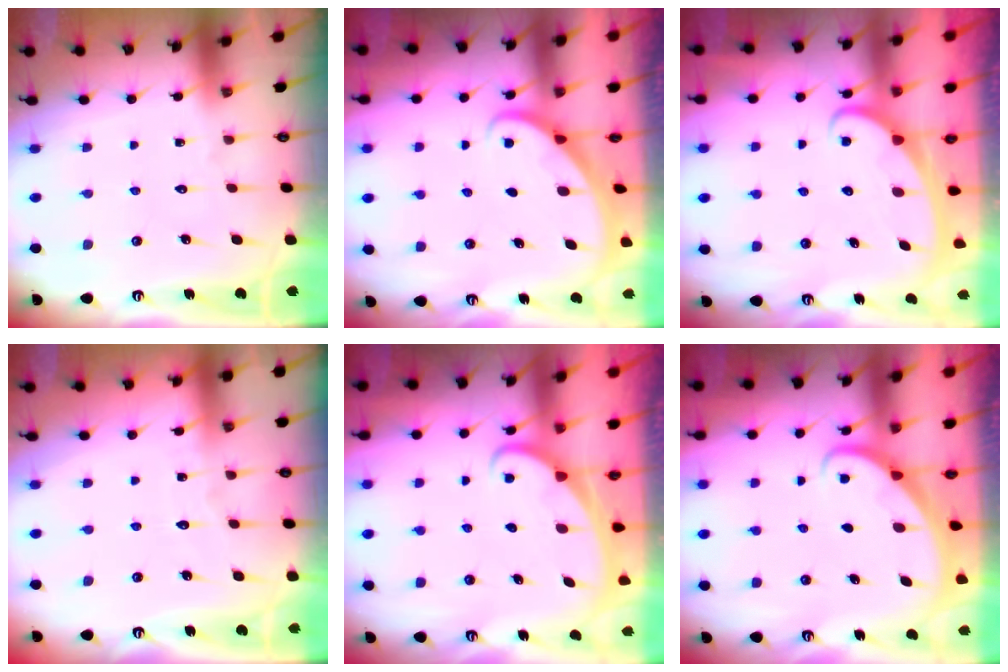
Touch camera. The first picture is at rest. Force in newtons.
{"total": 2.0, "press": 2.0, "slide": 0.1}
{"total": 2.5, "press": 2.5, "slide": 0.3}
{"total": 2.8, "press": 2.8, "slide": 0.3}
{"total": 1.8, "press": 1.8, "slide": 0.1}
{"total": 2.3, "press": 2.3, "slide": 0.1}